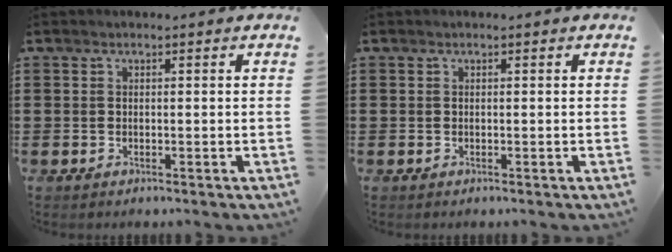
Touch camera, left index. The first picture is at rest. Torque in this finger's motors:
{"motor_torque": [0.00, 0.00, 0.00, 0.00]}